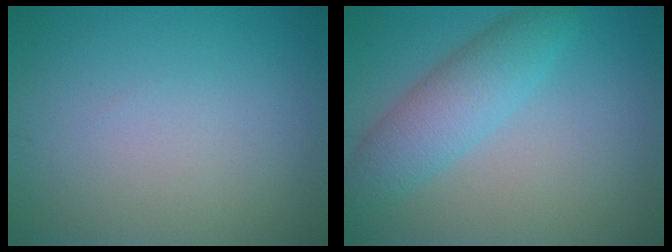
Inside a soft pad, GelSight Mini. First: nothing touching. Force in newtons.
{"total": 4.5, "press": 4.5, "slide": 0.2}